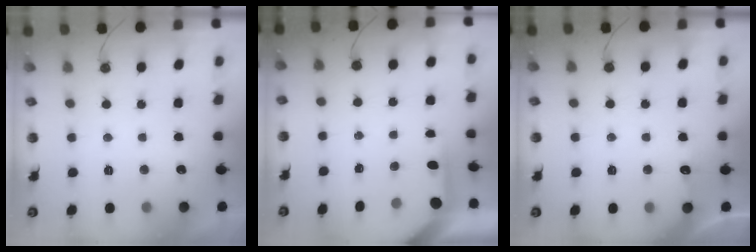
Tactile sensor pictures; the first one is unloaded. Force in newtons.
{"total": 4.0, "press": 4.0, "slide": 0.3}
{"total": 2.8, "press": 2.8, "slide": 0.4}